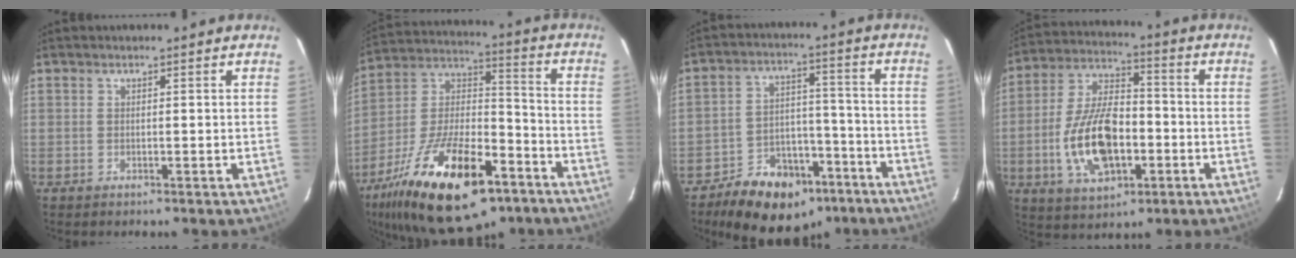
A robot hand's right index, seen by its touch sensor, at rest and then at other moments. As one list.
[{"total": 28.4, "force": [-16.4, 11.9, 20.0], "torque": [-0.376, -0.008, -0.262]}, {"total": 15.2, "force": [-10.7, 9.1, 5.7], "torque": [-0.116, 0.040, -0.141]}, {"total": 16.1, "force": [-4.2, 8.6, 13.0], "torque": [-0.266, 0.011, -0.067]}]